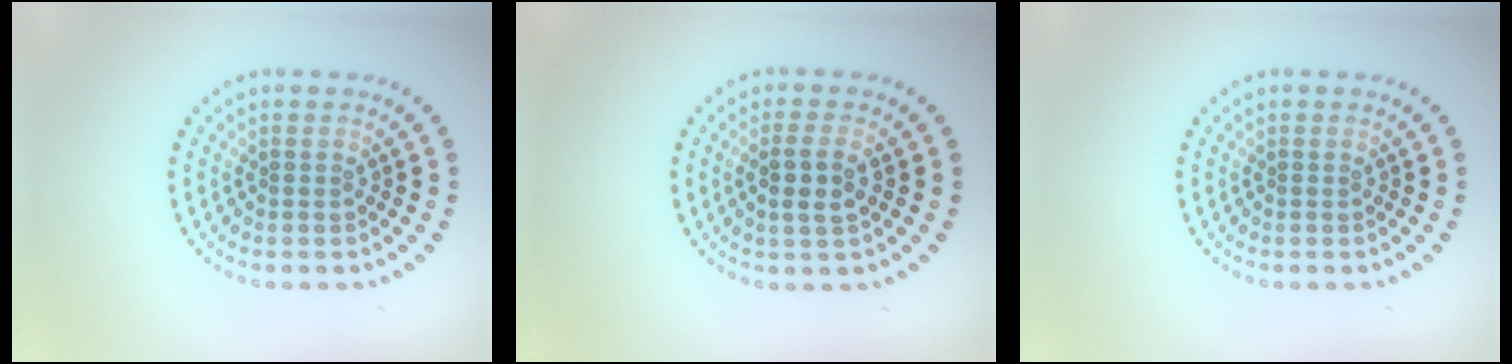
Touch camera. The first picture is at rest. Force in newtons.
{"total": 2.2, "press": 2.0, "slide": 1.0}
{"total": 0.0}